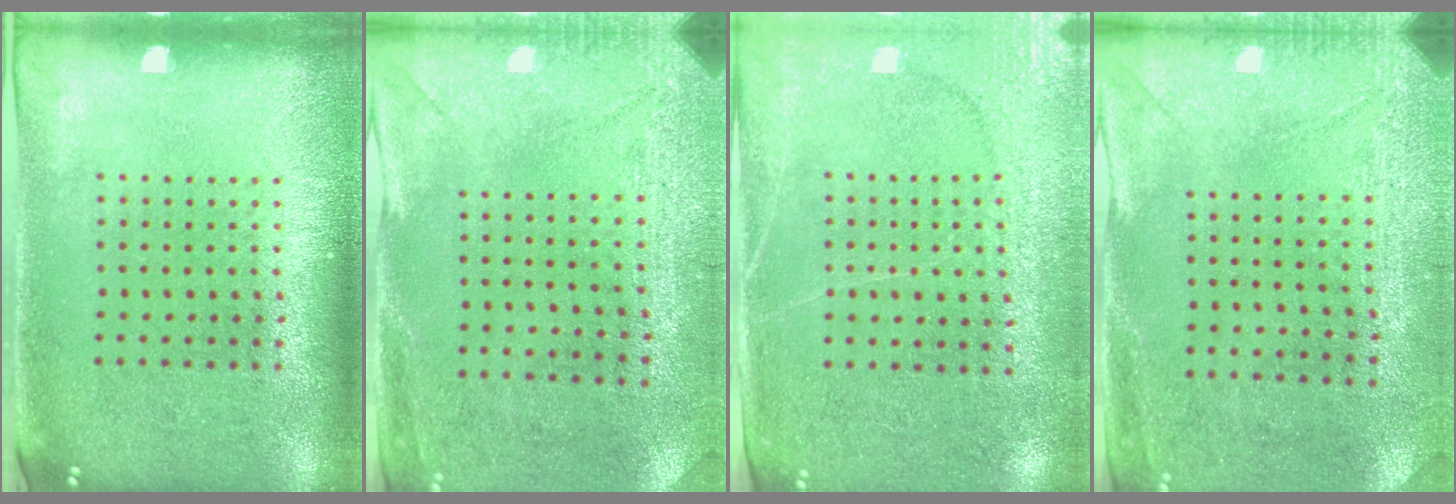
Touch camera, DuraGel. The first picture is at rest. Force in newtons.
{"total": 3.0, "press": 2.3, "slide": 1.9}
{"total": 2.9, "press": 2.7, "slide": 1.1}
{"total": 2.9, "press": 2.3, "slide": 1.8}